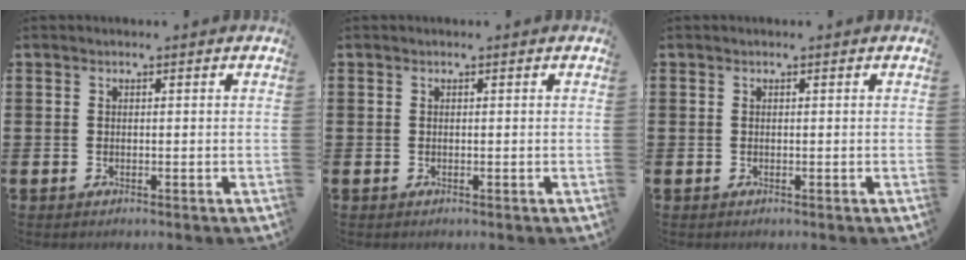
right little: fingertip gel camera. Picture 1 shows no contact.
{"total": 0.0}
{"total": 0.0}